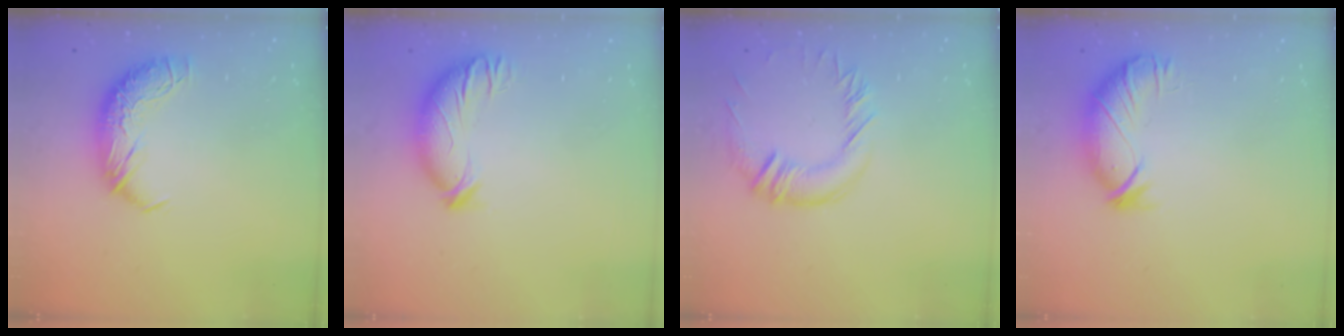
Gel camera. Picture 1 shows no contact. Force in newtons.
{"total": 3.5, "press": 3.3, "slide": 1.3}
{"total": 0.8, "press": 0.2, "slide": 0.8}
{"total": 3.4, "press": 3.0, "slide": 1.5}